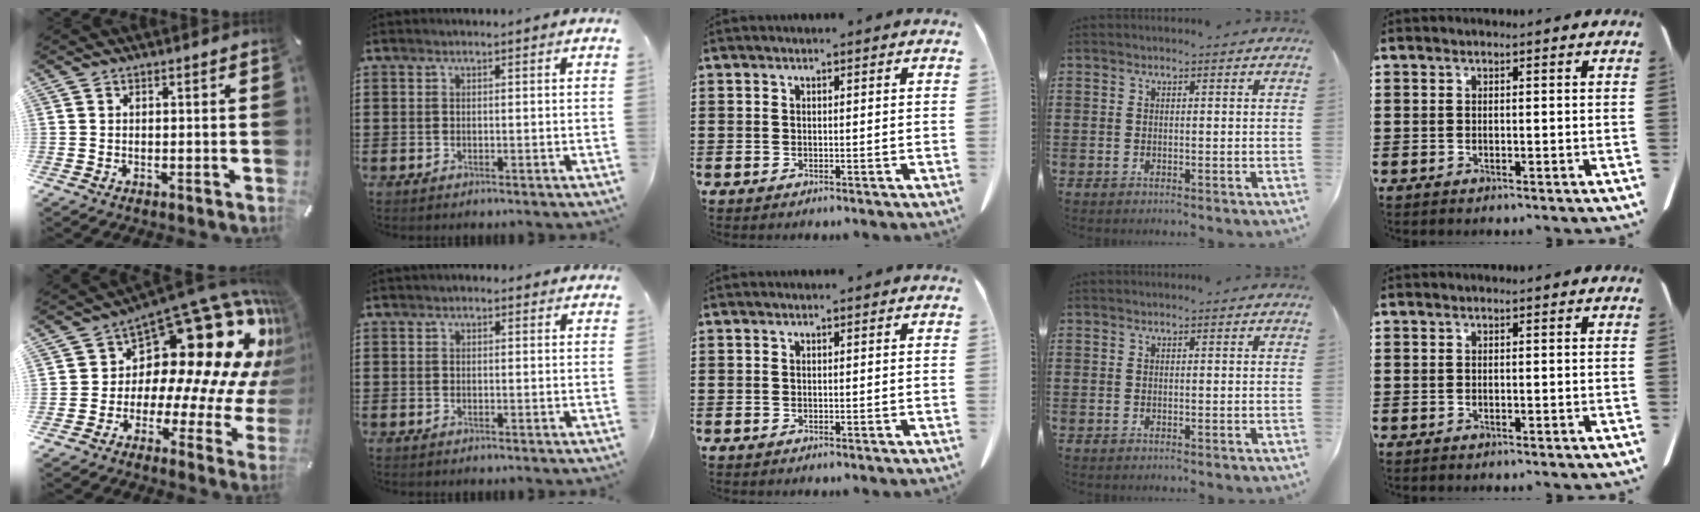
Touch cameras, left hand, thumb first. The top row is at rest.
{"thumb": {"total": 23.7, "force": [11.9, 12.0, 16.6], "torque": [-0.214, -0.132, 0.218]}, "index": {"total": 1.1, "force": [0.9, 0.6, 0.4], "torque": [-0.010, 0.006, 0.016]}}